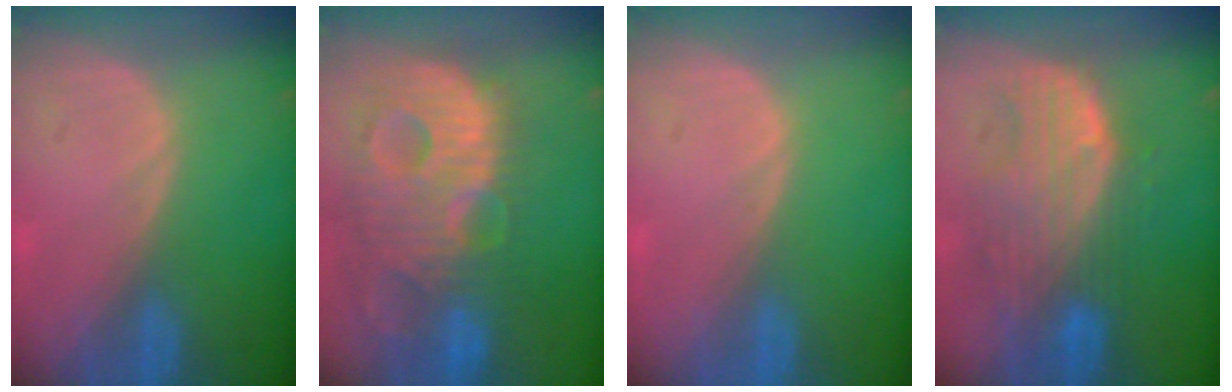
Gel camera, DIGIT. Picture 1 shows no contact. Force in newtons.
{"total": 14.0, "press": 12.0, "slide": 7.1}
{"total": 0.0}
{"total": 9.9, "press": 8.7, "slide": 4.8}